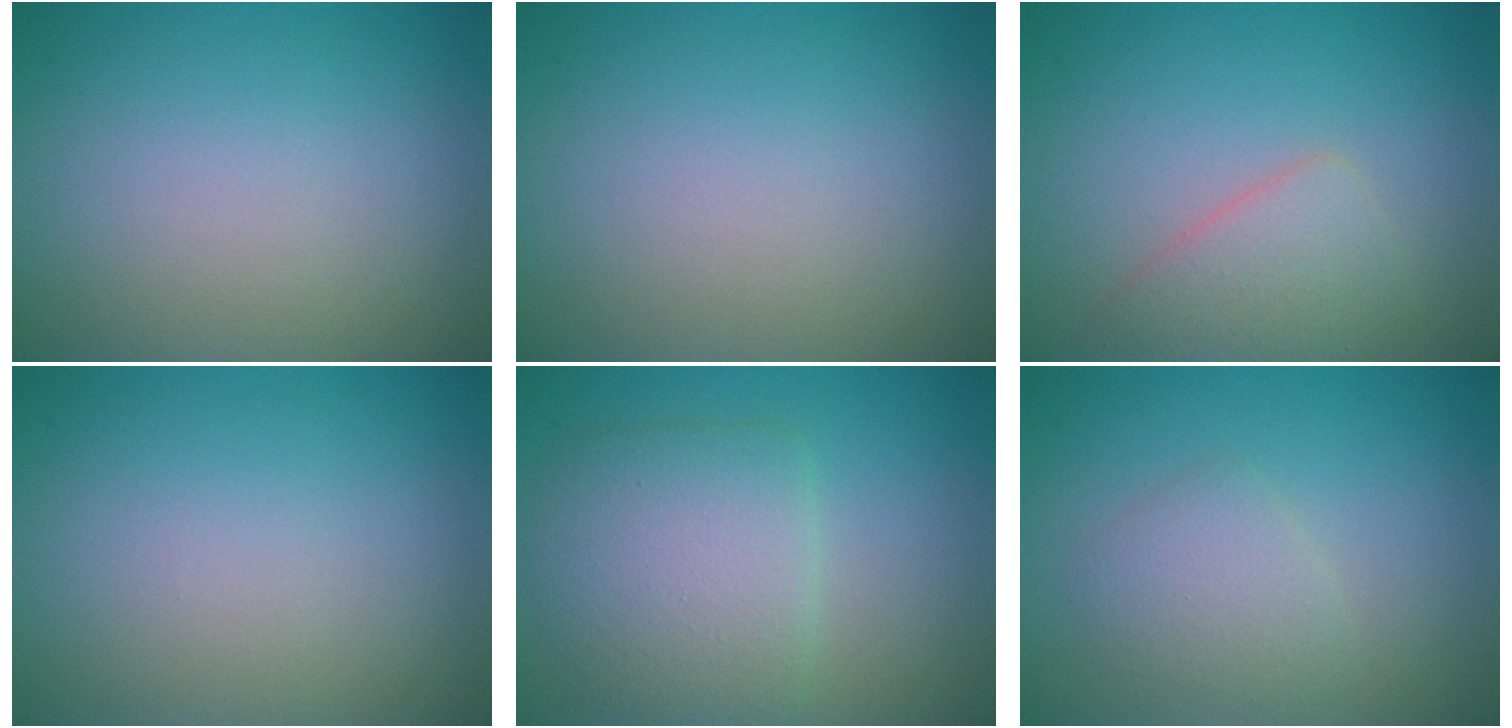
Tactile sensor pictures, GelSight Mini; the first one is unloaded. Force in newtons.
{"total": 0.0}
{"total": 2.8, "press": 2.8, "slide": 0.2}
{"total": 0.0}
{"total": 5.5, "press": 5.5, "slide": 0.1}
{"total": 2.2, "press": 2.2, "slide": 0.1}